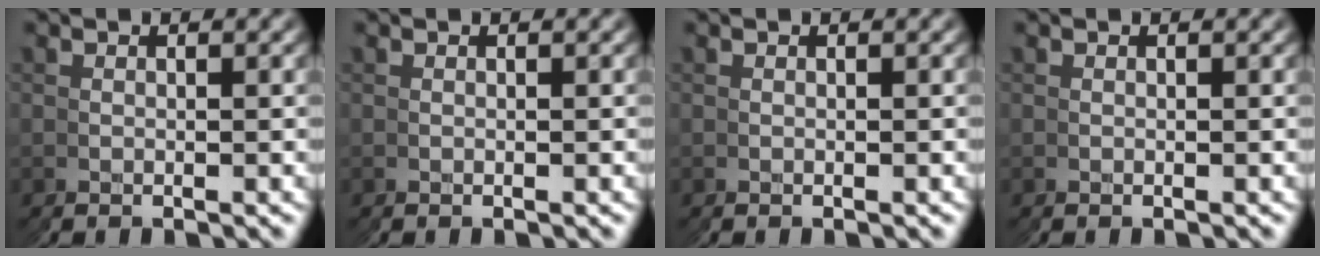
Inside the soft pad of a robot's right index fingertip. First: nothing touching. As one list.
[{"total": 0.0}, {"total": 0.0}, {"total": 0.0}]